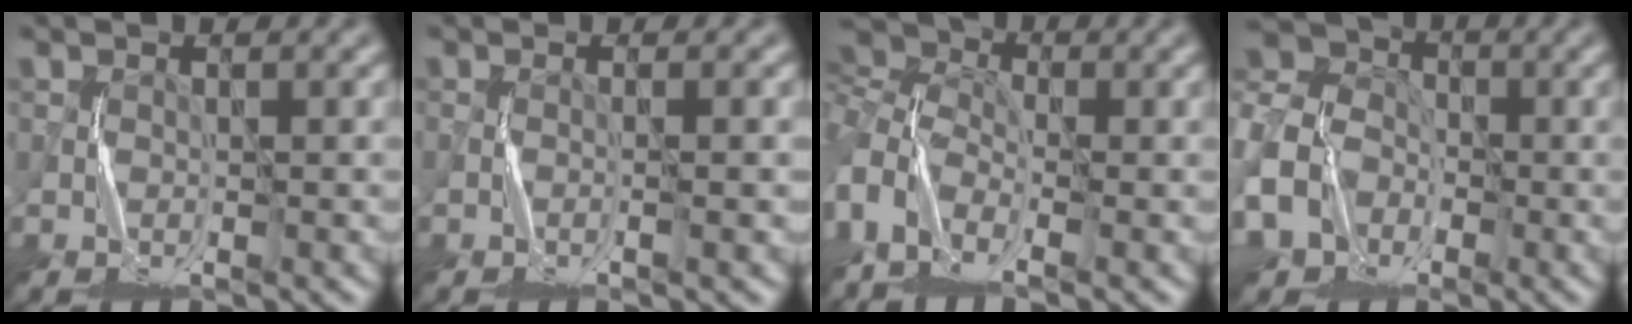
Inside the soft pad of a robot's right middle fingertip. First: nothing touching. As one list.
[{"total": 0.8, "force": [-0.2, 0.1, 0.8], "torque": [-0.011, 0.003, -0.008]}, {"total": 7.9, "force": [-0.5, 5.1, 6.0], "torque": [-0.139, 0.013, -0.012]}, {"total": 9.6, "force": [-4.1, 7.4, 4.4], "torque": [-0.115, -0.017, -0.082]}]